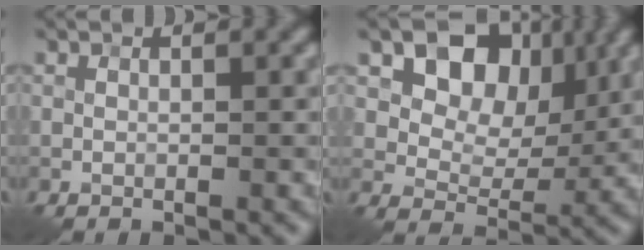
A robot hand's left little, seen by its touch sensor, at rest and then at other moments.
{"total": 8.7, "force": [3.6, 6.1, 5.0], "torque": [-0.073, -0.003, 0.046]}